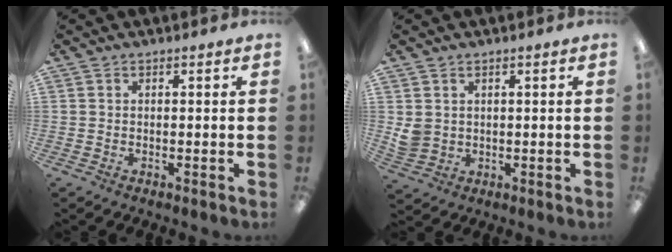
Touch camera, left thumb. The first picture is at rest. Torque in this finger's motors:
{"motor_torque": [0.57, 0.82, 0.70, -0.49, 0.01]}